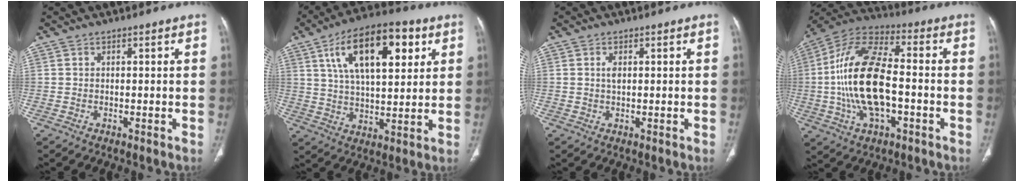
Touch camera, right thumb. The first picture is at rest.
{"total": 18.9, "force": [7.5, 8.6, 15.1], "torque": [-0.222, -0.008, 0.122]}
{"total": 1.6, "force": [0.4, 0.8, 1.3], "torque": [-0.025, 0.000, 0.008]}
{"total": 19.6, "force": [-2.2, 9.3, 17.1], "torque": [-0.338, 0.031, -0.041]}